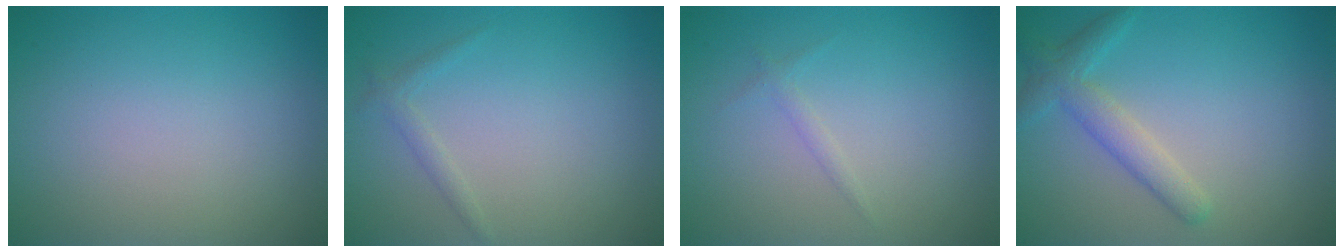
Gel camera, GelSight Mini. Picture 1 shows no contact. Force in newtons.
{"total": 1.1, "press": 1.1, "slide": 0.1}
{"total": 0.8, "press": 0.8, "slide": 0.1}
{"total": 2.9, "press": 2.9, "slide": 0.1}